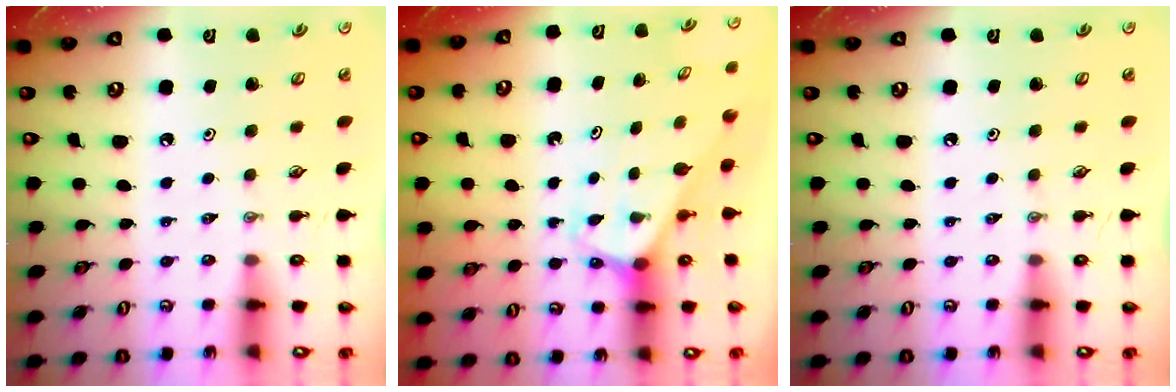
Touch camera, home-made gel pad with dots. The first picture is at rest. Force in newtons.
{"total": 2.4, "press": 2.4, "slide": 0.1}
{"total": 0.0}